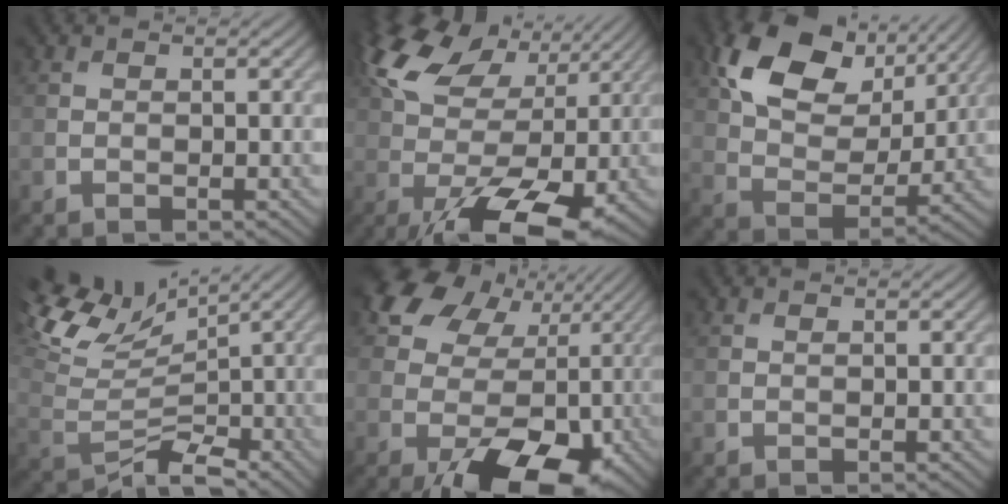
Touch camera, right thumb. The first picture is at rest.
{"total": 16.1, "force": [1.8, 8.8, 13.3], "torque": [-0.250, 0.003, 0.035]}
{"total": 13.2, "force": [6.6, 8.1, 8.1], "torque": [-0.159, 0.003, 0.121]}
{"total": 8.1, "force": [2.6, 4.4, 6.2], "torque": [-0.127, 0.010, 0.045]}
{"total": 16.2, "force": [-1.7, 11.9, 10.9], "torque": [-0.181, -0.028, 0.009]}
{"total": 0.0}